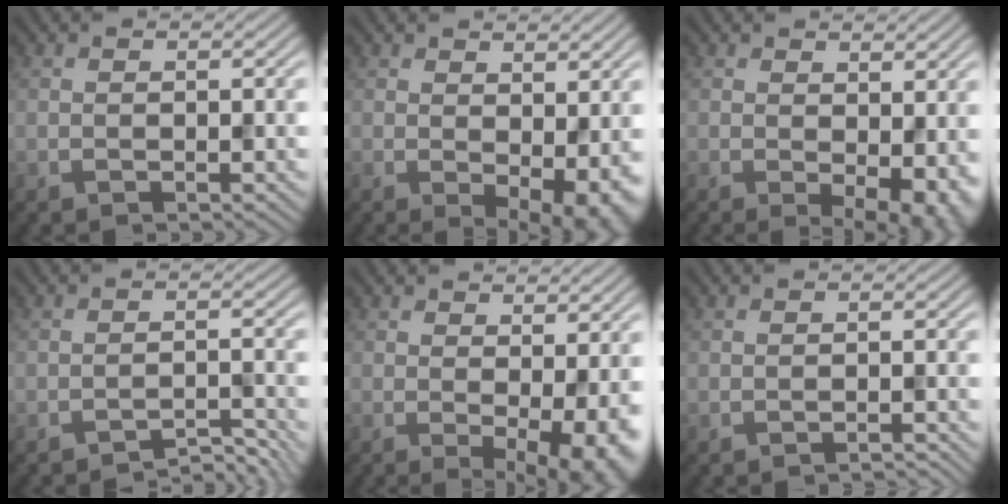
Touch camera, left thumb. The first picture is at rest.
{"total": 5.7, "force": [0.2, 2.6, 5.1], "torque": [-0.074, -0.011, 0.014]}
{"total": 5.4, "force": [-0.2, 2.5, 4.8], "torque": [-0.067, -0.012, 0.008]}
{"total": 3.1, "force": [-2.9, 0.3, 1.1], "torque": [-0.012, 0.010, -0.049]}
{"total": 6.8, "force": [-0.1, 2.1, 6.5], "torque": [-0.092, -0.010, 0.009]}
{"total": 1.0, "force": [-0.9, 0.1, 0.3], "torque": [0.000, 0.005, -0.020]}